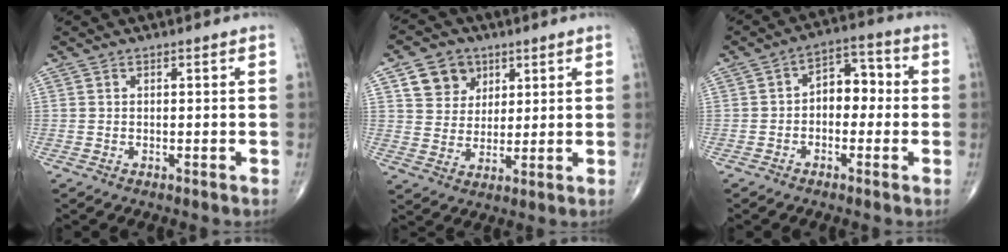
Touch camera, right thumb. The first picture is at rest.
{"total": 8.2, "force": [3.9, 6.8, 2.6], "torque": [-0.012, -0.015, 0.068]}
{"total": 7.1, "force": [-0.5, 4.8, 5.1], "torque": [-0.044, 0.032, -0.023]}